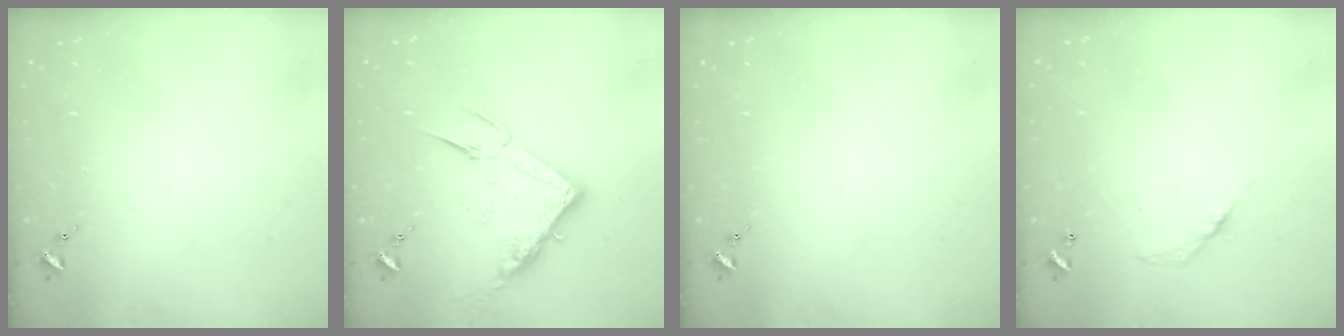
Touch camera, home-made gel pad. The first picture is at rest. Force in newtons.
{"total": 13.9, "press": 13.8, "slide": 0.9}
{"total": 0.0}
{"total": 5.0, "press": 5.0, "slide": 0.3}